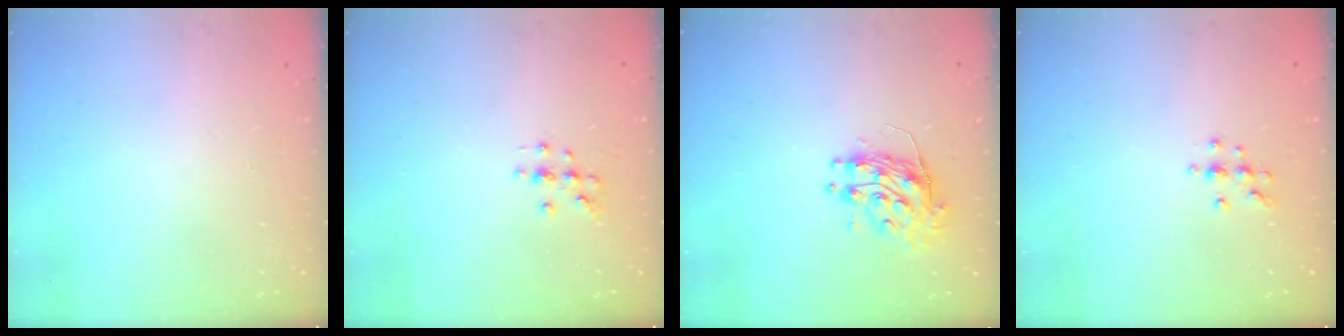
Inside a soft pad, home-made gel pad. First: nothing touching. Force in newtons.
{"total": 5.4, "press": 5.2, "slide": 1.6}
{"total": 10.9, "press": 10.8, "slide": 0.8}
{"total": 6.3, "press": 6.2, "slide": 0.7}